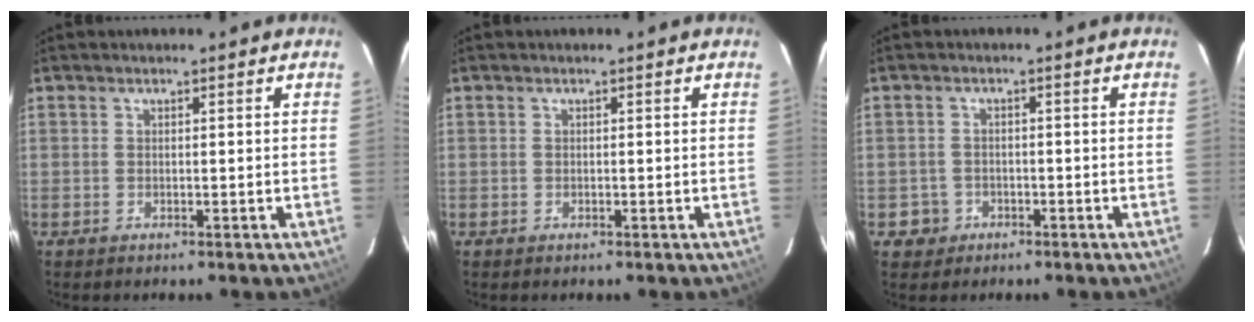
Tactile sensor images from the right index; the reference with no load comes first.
{"total": 0.0}
{"total": 3.4, "force": [-1.3, 3.1, 0.1], "torque": [-0.012, 0.013, -0.018]}